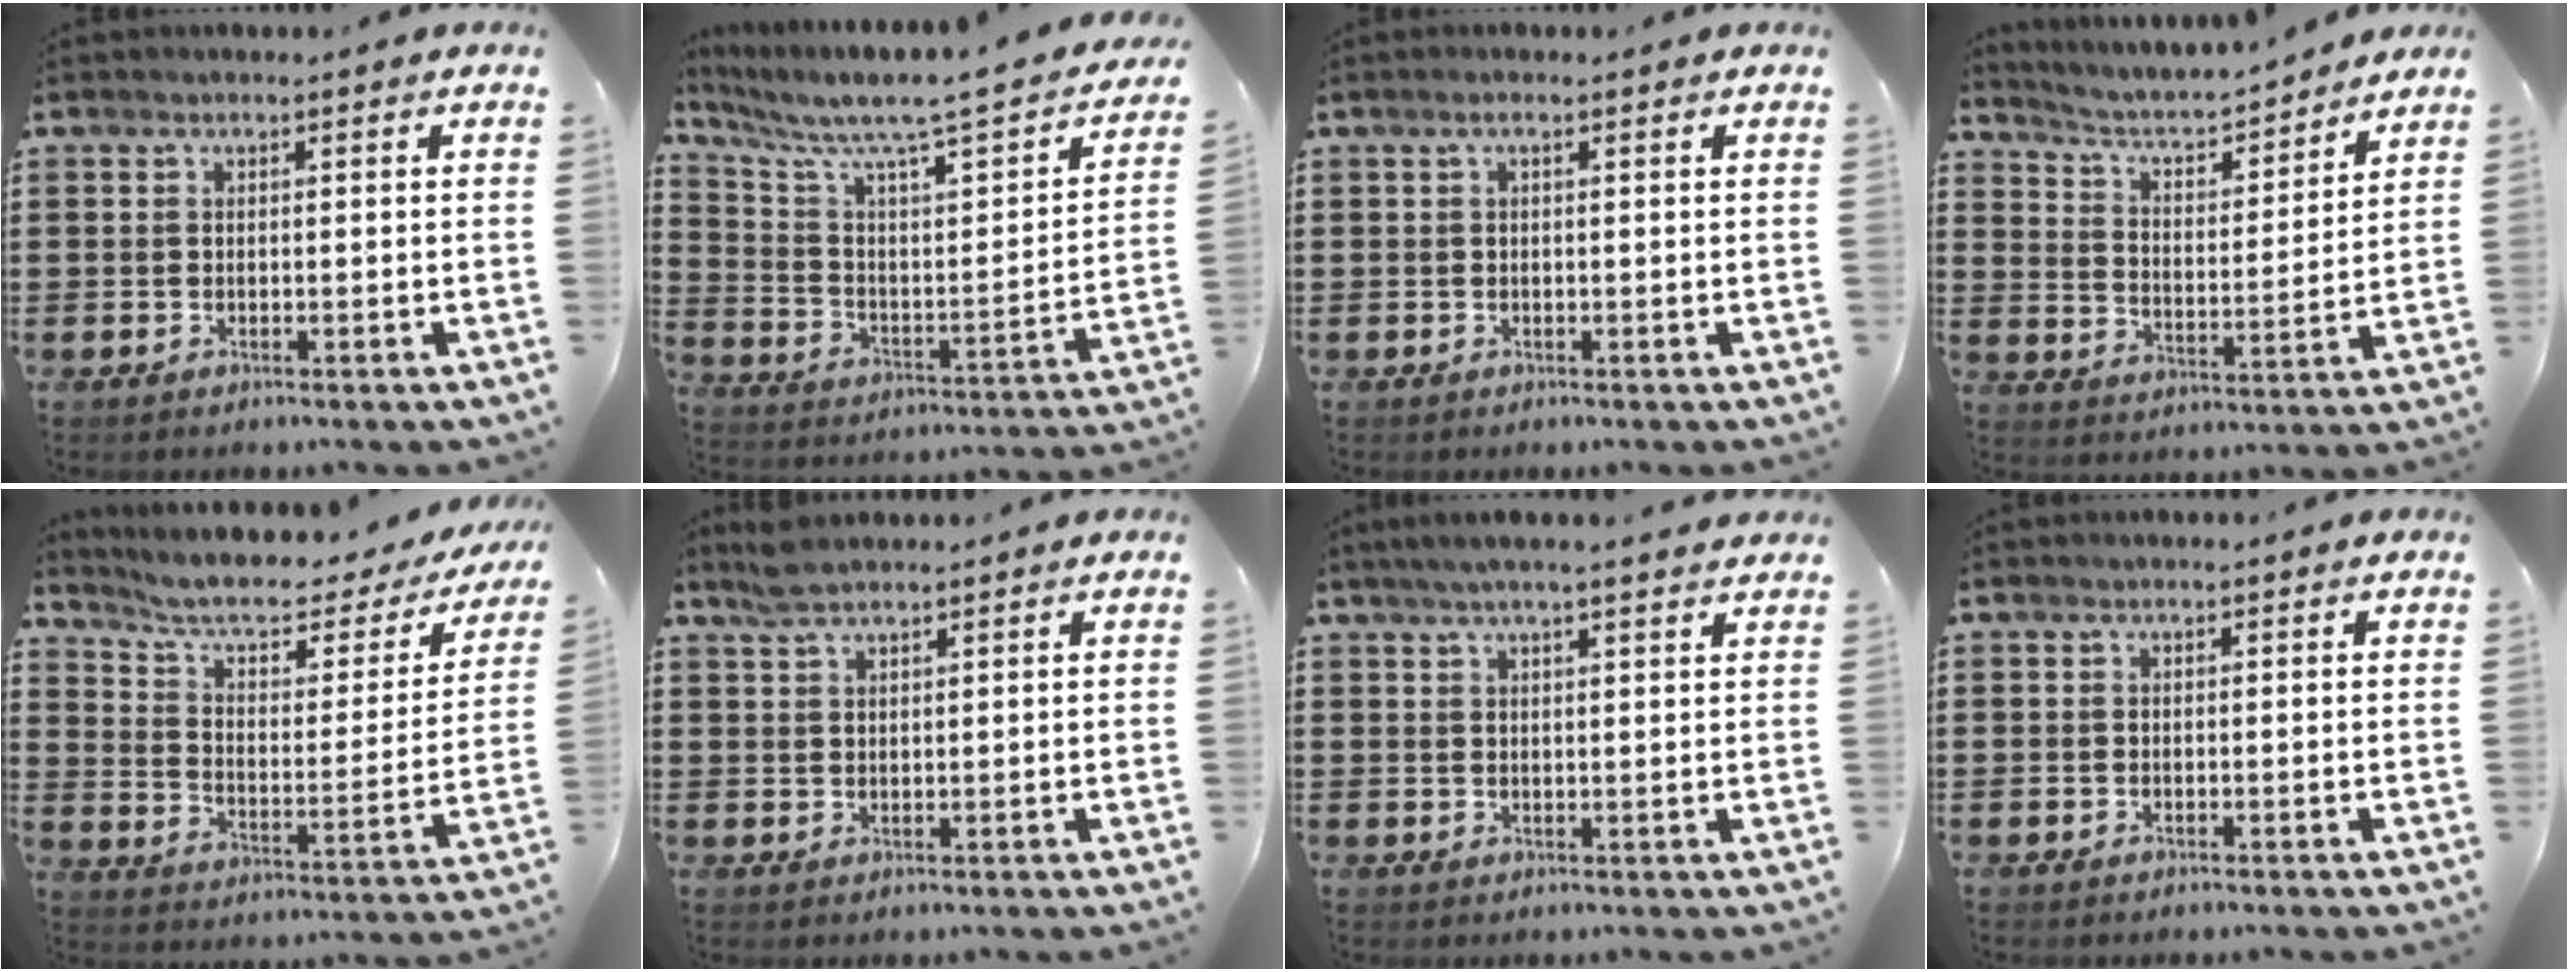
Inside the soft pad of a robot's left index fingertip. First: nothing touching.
{"total": 5.5, "force": [4.2, 0.6, 3.4], "torque": [-0.091, -0.046, 0.060]}
{"total": 0.8, "force": [0.1, 0.1, 0.8], "torque": [-0.016, -0.001, 0.002]}
{"total": 4.1, "force": [3.7, 0.9, 1.5], "torque": [-0.050, -0.028, 0.054]}
{"total": 7.3, "force": [5.8, 1.6, 4.2], "torque": [-0.097, -0.041, 0.096]}
{"total": 2.9, "force": [2.4, 0.7, 1.5], "torque": [-0.035, 0.004, 0.045]}
{"total": 3.1, "force": [2.6, 0.2, 1.8], "torque": [-0.039, 0.002, 0.046]}
{"total": 0.0}